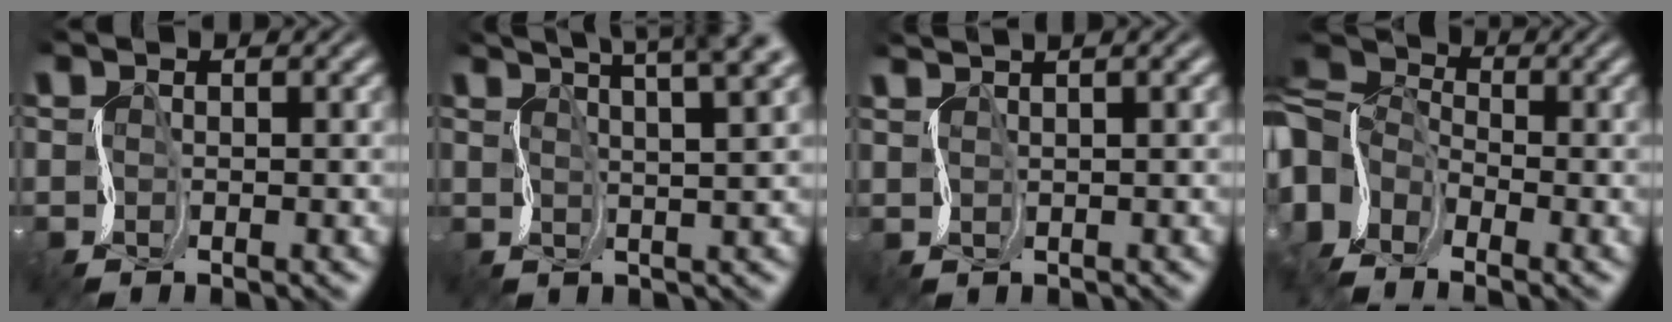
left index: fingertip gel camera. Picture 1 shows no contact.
{"total": 8.1, "force": [5.5, 2.1, 5.5], "torque": [-0.051, 0.047, 0.053]}
{"total": 4.6, "force": [3.2, 1.7, 2.9], "torque": [-0.020, 0.037, 0.022]}
{"total": 9.4, "force": [-2.7, 6.8, 6.0], "torque": [-0.153, -0.003, -0.059]}